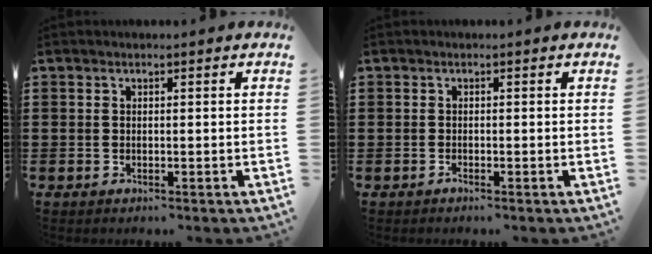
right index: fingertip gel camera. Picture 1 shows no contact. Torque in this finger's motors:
{"motor_torque": [-0.12, 1.87, -0.86, -0.21]}